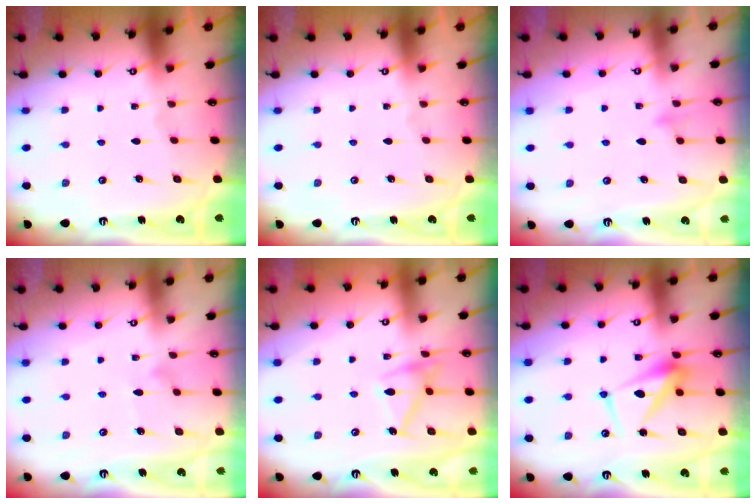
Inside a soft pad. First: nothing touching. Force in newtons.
{"total": 0.0}
{"total": 7.5, "press": 7.5, "slide": 0.6}
{"total": 7.4, "press": 7.4, "slide": 0.4}
{"total": 14.5, "press": 14.5, "slide": 0.6}
{"total": 11.0, "press": 10.9, "slide": 0.7}